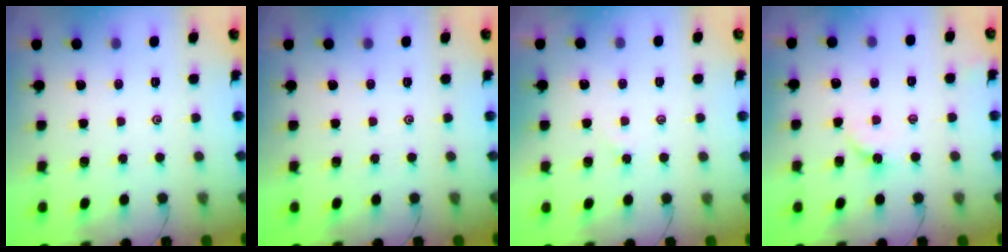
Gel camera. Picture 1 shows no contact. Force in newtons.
{"total": 0.0}
{"total": 1.3, "press": 1.3, "slide": 0.3}
{"total": 3.4, "press": 3.4, "slide": 0.5}